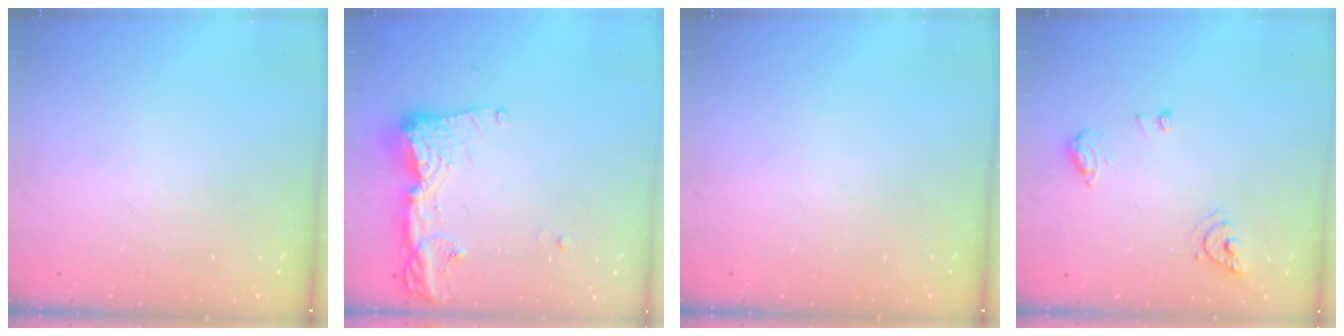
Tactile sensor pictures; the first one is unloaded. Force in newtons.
{"total": 14.5, "press": 14.4, "slide": 1.7}
{"total": 0.0}
{"total": 8.3, "press": 8.2, "slide": 0.9}